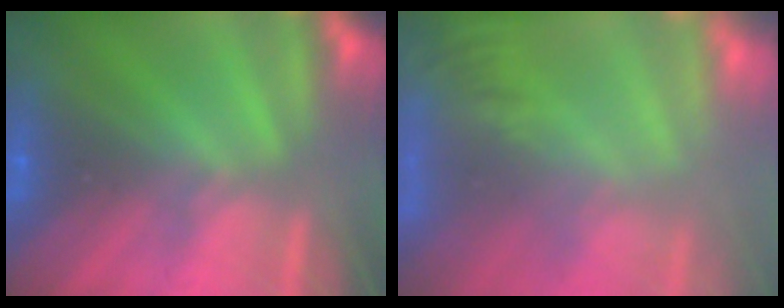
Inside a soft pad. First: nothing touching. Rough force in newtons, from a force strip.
{"total": 7.1}